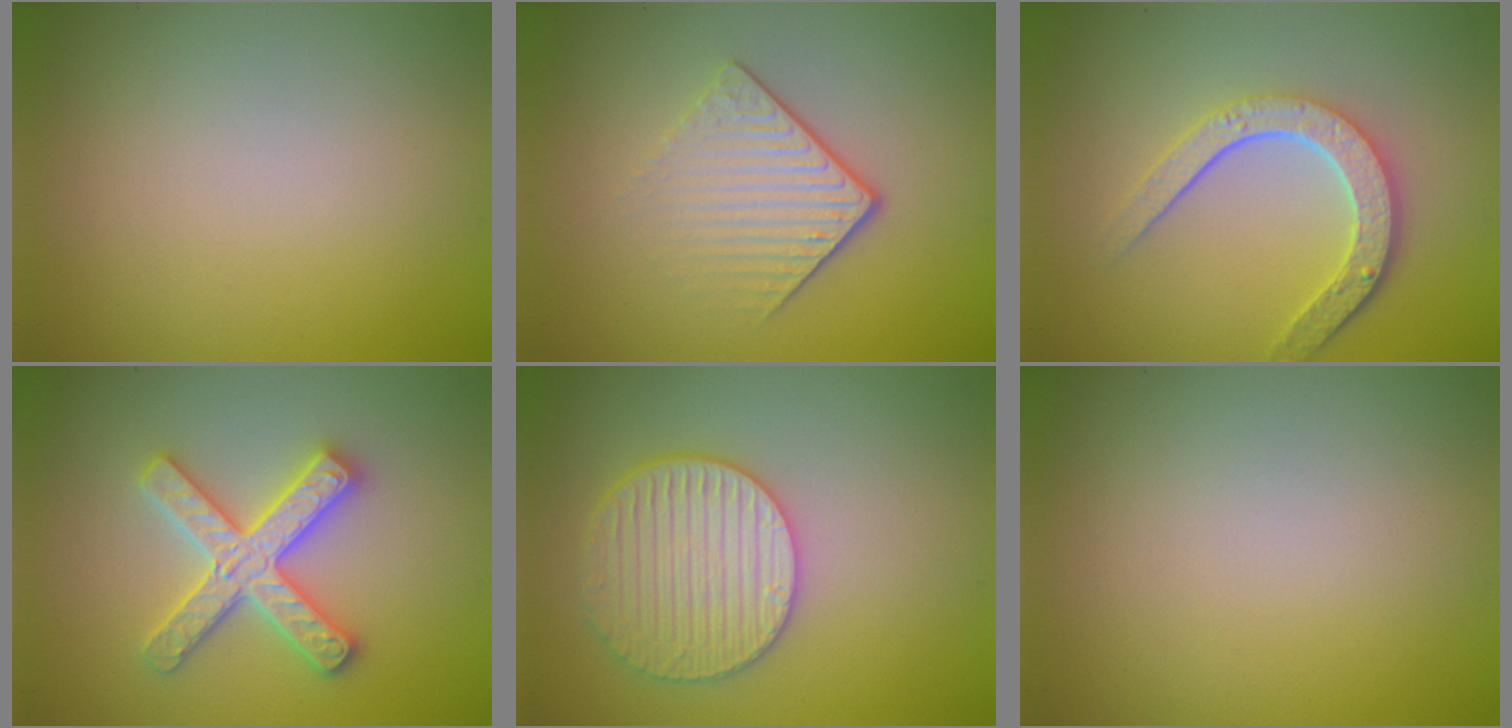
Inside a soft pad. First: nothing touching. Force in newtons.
{"total": 4.1, "press": 2.7, "slide": 3.2}
{"total": 4.7, "press": 3.6, "slide": 3.1}
{"total": 5.1, "press": 5.0, "slide": 0.7}
{"total": 5.3, "press": 4.7, "slide": 2.4}
{"total": 0.0}